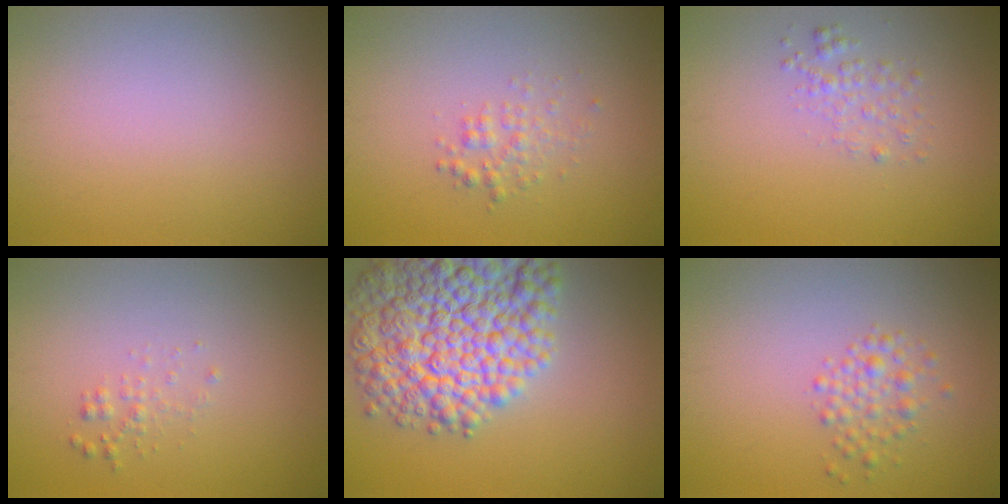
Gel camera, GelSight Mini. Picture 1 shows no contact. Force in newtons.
{"total": 1.5, "press": 1.5, "slide": 0.0}
{"total": 1.5, "press": 1.5, "slide": 0.0}
{"total": 0.9, "press": 0.9, "slide": 0.1}
{"total": 12.4, "press": 12.3, "slide": 0.4}
{"total": 2.1, "press": 2.1, "slide": 0.1}